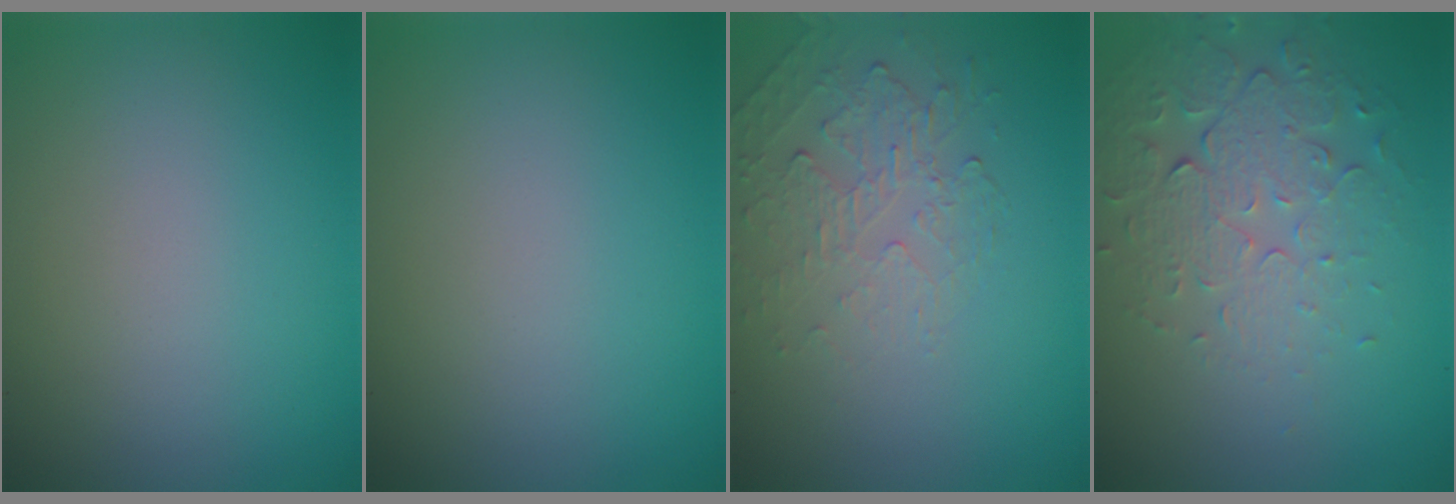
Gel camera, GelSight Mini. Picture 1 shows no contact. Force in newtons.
{"total": 0.0}
{"total": 2.2, "press": 1.1, "slide": 1.9}
{"total": 5.4, "press": 3.7, "slide": 3.9}